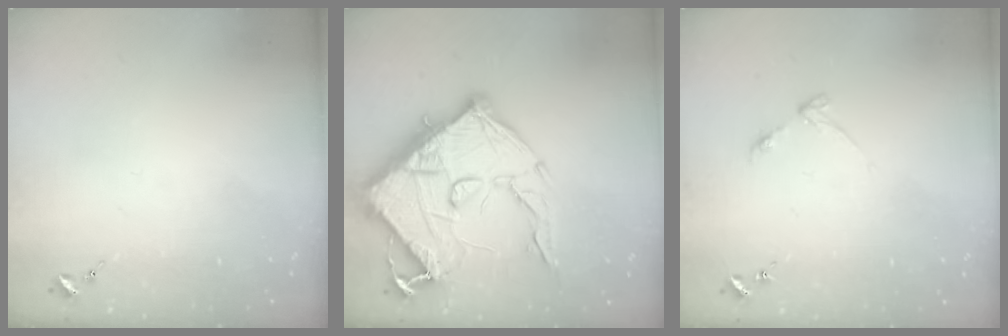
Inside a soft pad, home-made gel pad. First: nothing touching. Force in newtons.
{"total": 22.3, "press": 22.2, "slide": 1.4}
{"total": 3.4, "press": 3.4, "slide": 0.4}